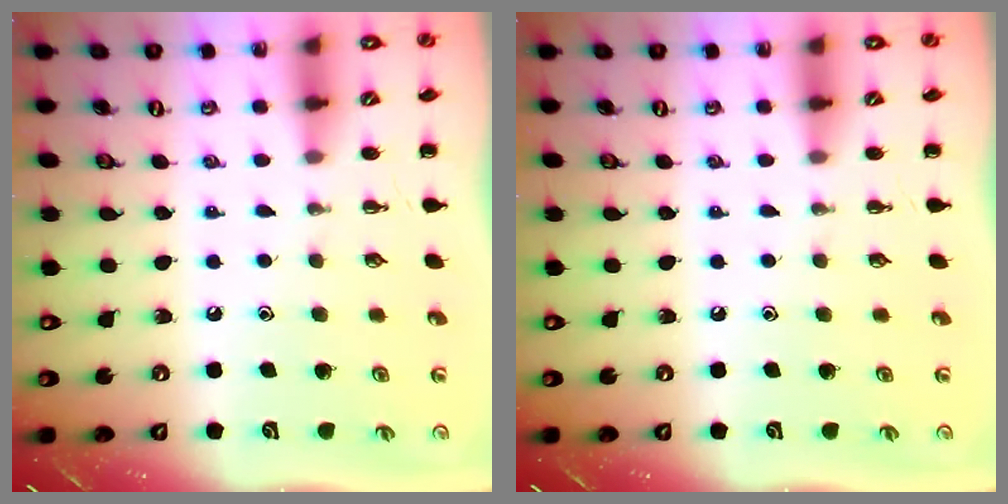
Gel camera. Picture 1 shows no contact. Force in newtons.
{"total": 0.0}